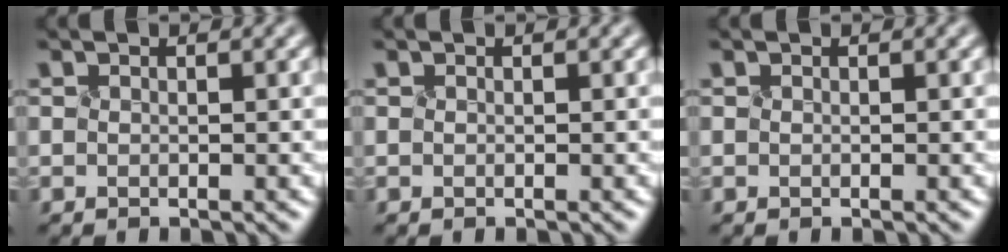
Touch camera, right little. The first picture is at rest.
{"total": 0.0}
{"total": 0.0}